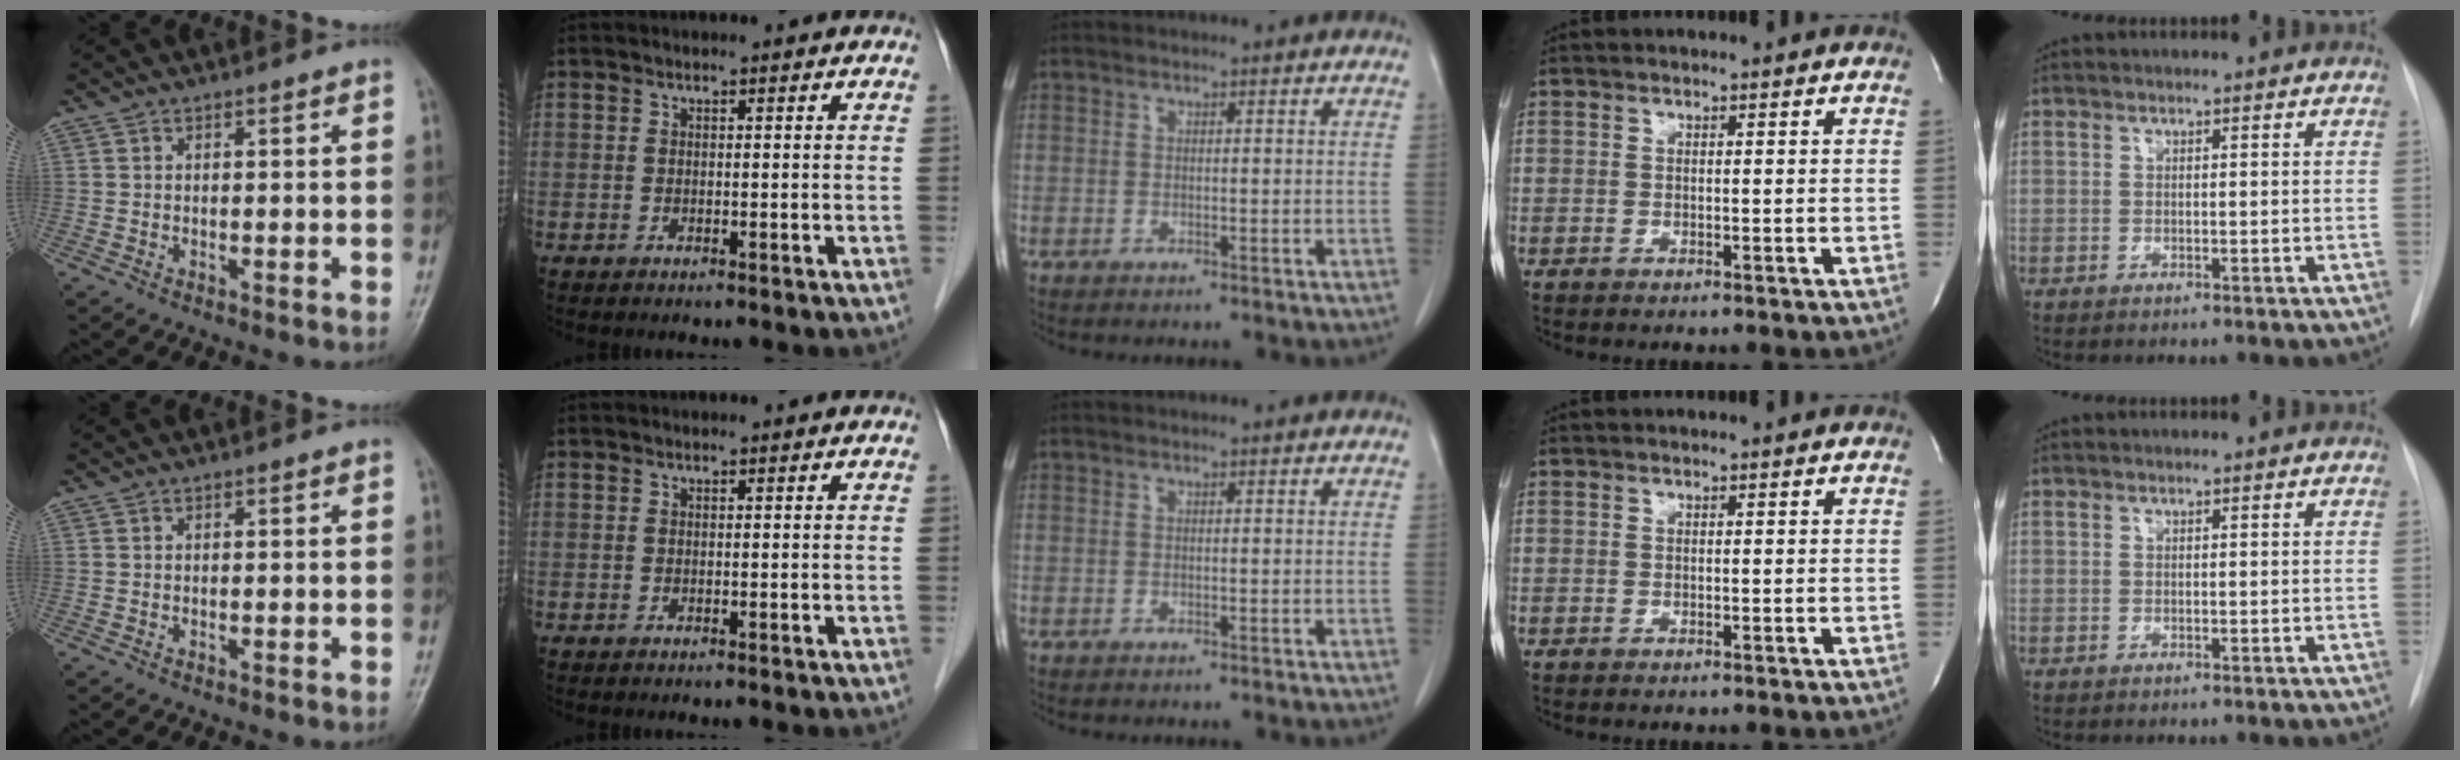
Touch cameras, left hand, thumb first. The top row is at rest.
{}